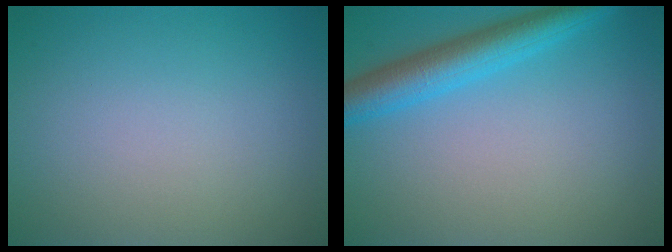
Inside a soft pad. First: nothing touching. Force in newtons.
{"total": 4.7, "press": 4.7, "slide": 0.4}